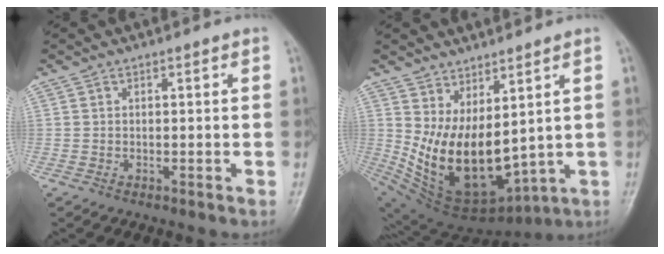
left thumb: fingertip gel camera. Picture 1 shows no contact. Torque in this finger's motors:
{"motor_torque": [1.62, 3.39, 1.50, -1.27, 0.26]}